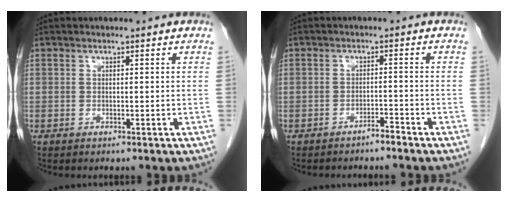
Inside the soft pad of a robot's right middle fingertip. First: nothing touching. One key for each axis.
{"total": 1.8, "fx": -1.7, "fy": -0.1, "fz": 0.6, "tx": -0.010, "ty": -0.001, "tz": -0.026}